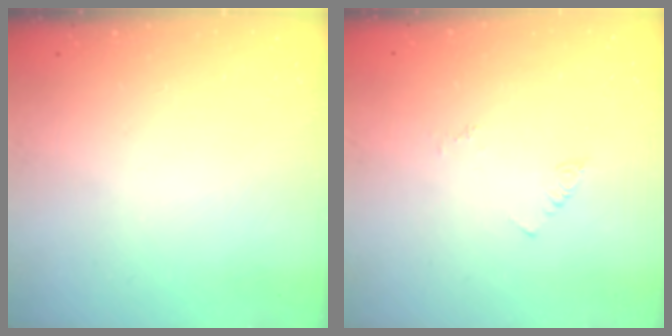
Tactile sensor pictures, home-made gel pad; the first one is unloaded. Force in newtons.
{"total": 2.5, "press": 2.5, "slide": 0.4}